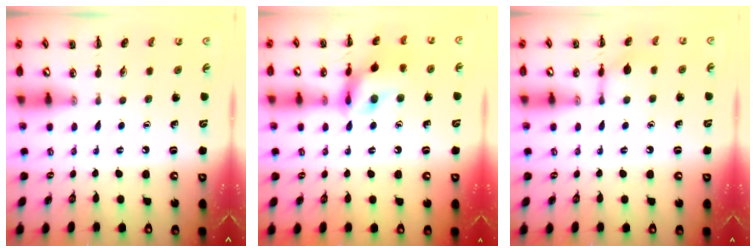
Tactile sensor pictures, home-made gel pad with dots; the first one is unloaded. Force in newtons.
{"total": 14.0, "press": 13.9, "slide": 1.5}
{"total": 6.5, "press": 6.5, "slide": 0.2}